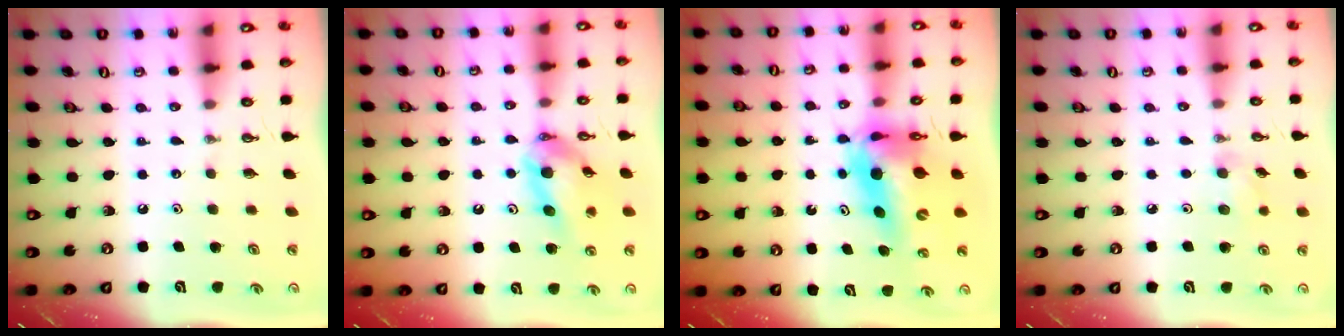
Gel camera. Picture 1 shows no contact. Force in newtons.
{"total": 10.9, "press": 10.9, "slide": 1.2}
{"total": 12.2, "press": 12.2, "slide": 1.2}
{"total": 6.3, "press": 6.2, "slide": 1.3}